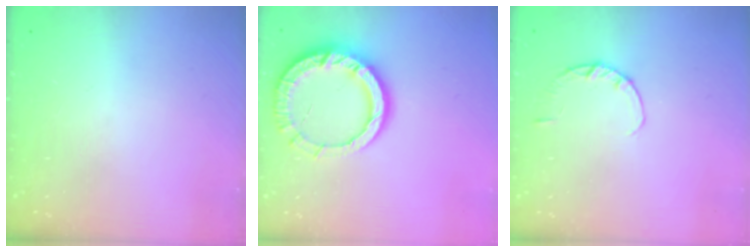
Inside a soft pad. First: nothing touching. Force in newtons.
{"total": 13.0, "press": 12.9, "slide": 1.3}
{"total": 2.9, "press": 2.8, "slide": 0.4}